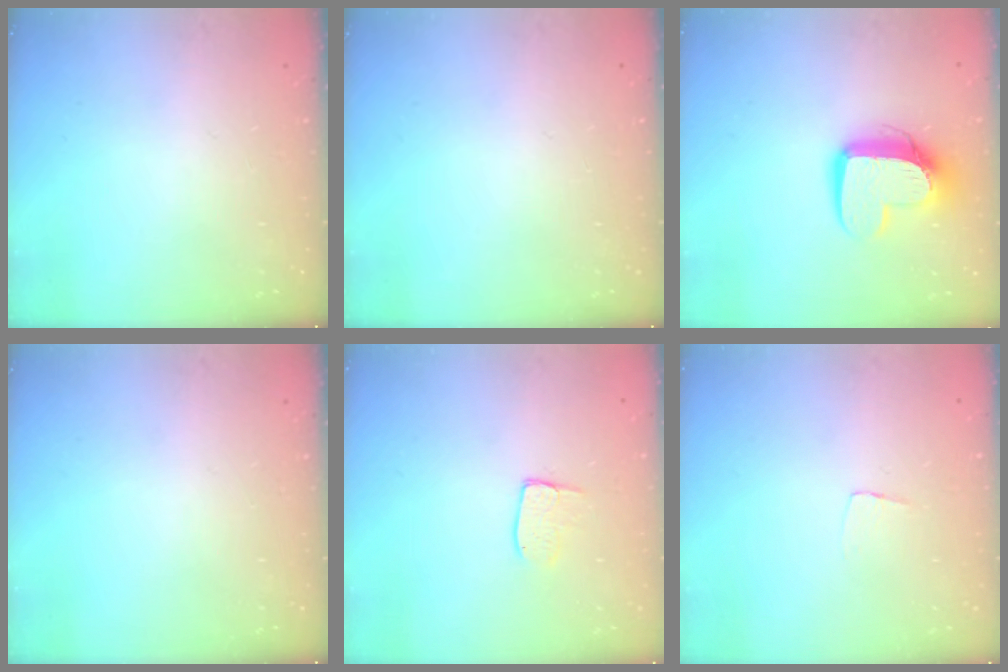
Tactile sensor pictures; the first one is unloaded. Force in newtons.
{"total": 0.0}
{"total": 12.2, "press": 12.2, "slide": 1.2}
{"total": 0.0}
{"total": 5.3, "press": 5.3, "slide": 0.4}
{"total": 3.3, "press": 3.3, "slide": 0.2}